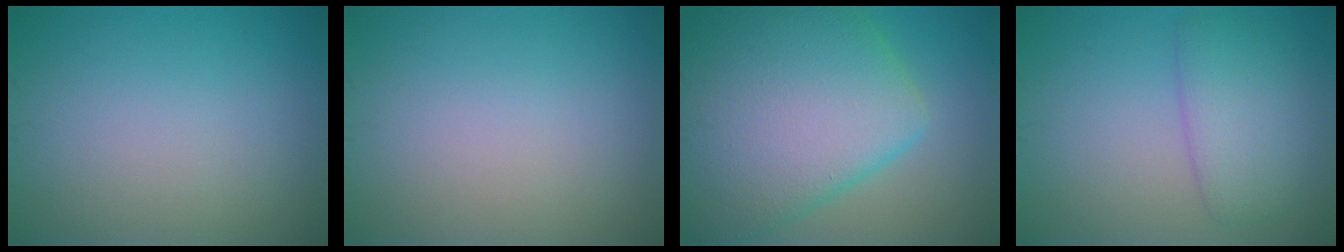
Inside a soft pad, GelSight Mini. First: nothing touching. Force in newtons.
{"total": 0.0}
{"total": 13.4, "press": 13.4, "slide": 0.6}
{"total": 4.1, "press": 4.1, "slide": 0.2}